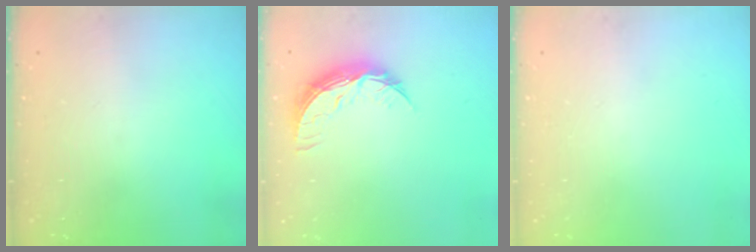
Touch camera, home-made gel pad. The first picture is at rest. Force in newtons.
{"total": 9.0, "press": 9.0, "slide": 0.5}
{"total": 0.0}